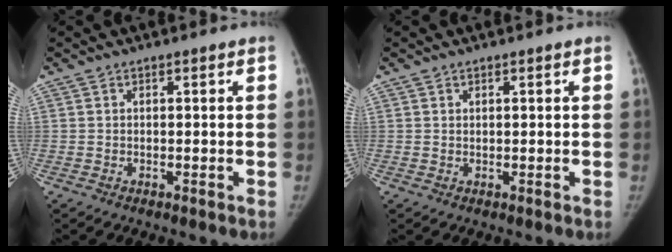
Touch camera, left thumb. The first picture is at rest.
{"total": 0.5, "force": [0.3, 0.3, 0.3], "torque": [-0.003, -0.003, 0.006]}